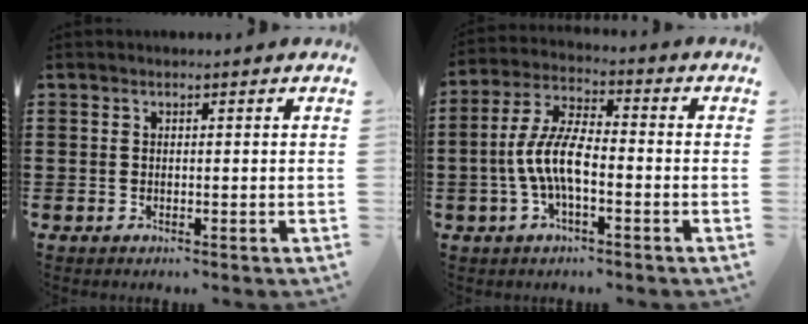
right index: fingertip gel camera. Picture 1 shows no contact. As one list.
[{"total": 8.2, "force": [-2.1, 2.9, 7.4], "torque": [-0.174, -0.011, -0.047]}]